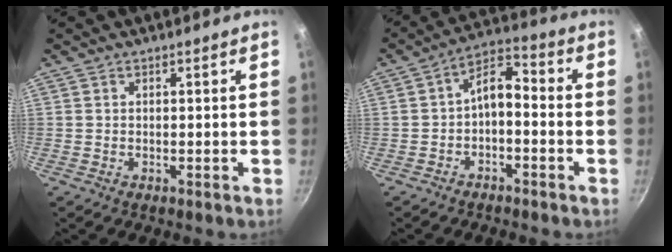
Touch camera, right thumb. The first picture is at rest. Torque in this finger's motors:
{"motor_torque": [-0.24, 0.35, 0.75, -0.27, 0.09]}